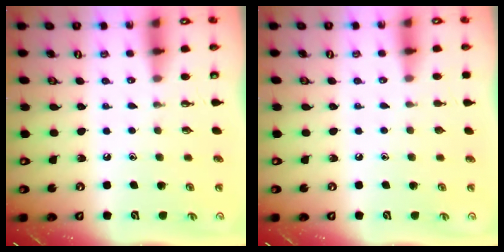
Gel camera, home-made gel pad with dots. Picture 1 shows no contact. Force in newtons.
{"total": 0.0}